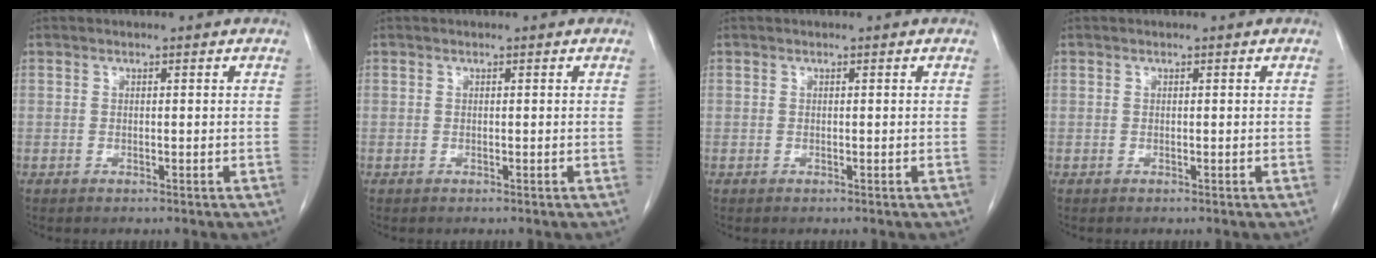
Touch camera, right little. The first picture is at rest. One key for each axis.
{"total": 0.0}
{"total": 0.0}
{"total": 0.0}